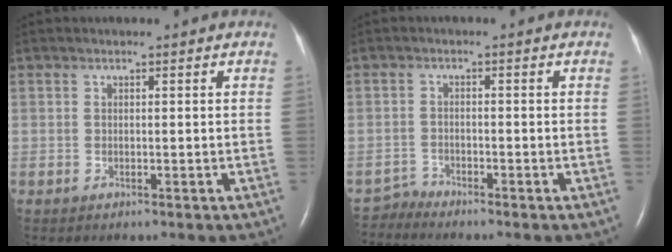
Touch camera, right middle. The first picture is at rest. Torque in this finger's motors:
{"motor_torque": [-0.48, 0.09, -0.10, -0.02]}